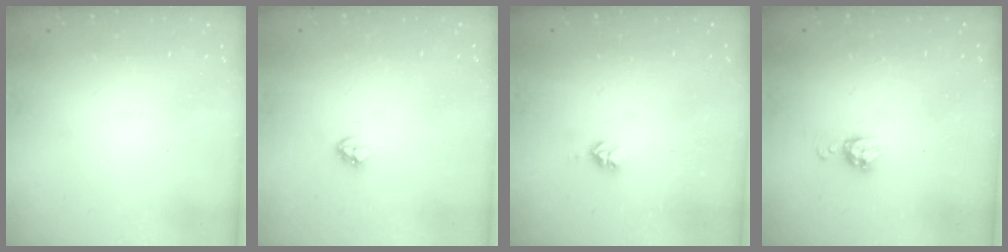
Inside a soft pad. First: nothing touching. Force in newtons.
{"total": 3.4, "press": 3.4, "slide": 0.5}
{"total": 2.8, "press": 2.8, "slide": 0.2}
{"total": 5.9, "press": 5.9, "slide": 0.5}